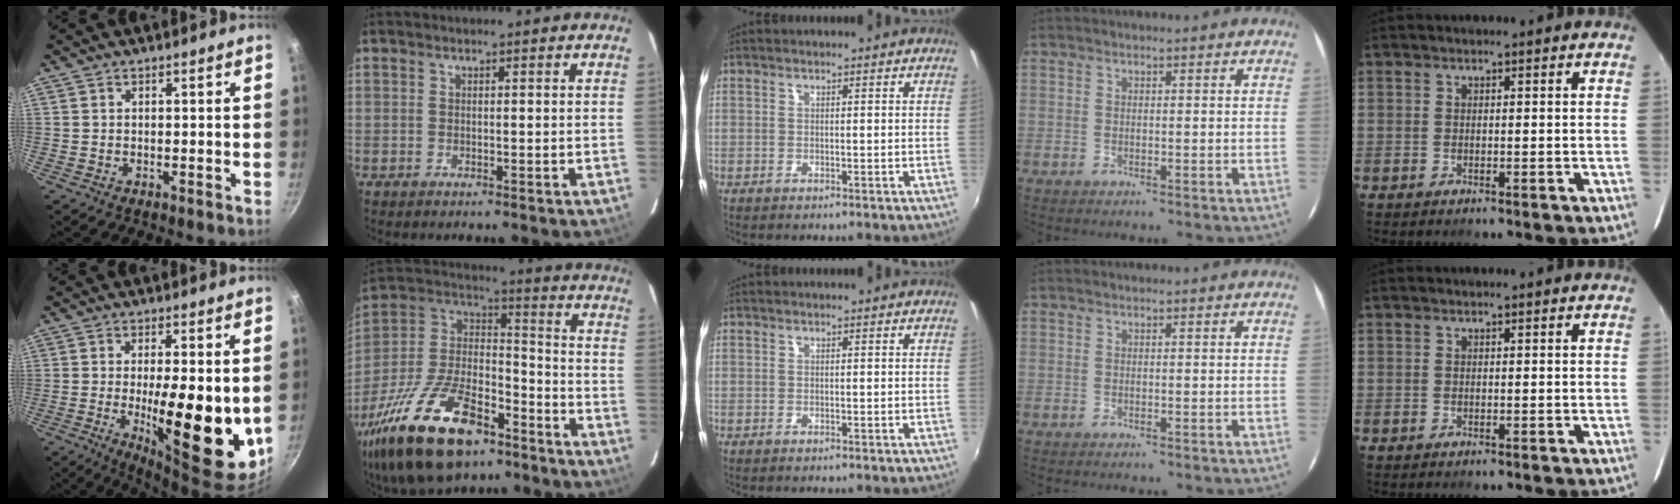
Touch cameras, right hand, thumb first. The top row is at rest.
{"thumb": {"total": 16.6, "force": [-1.5, 5.2, 15.6], "torque": [-0.220, -0.011, -0.015]}, "index": {"total": 28.5, "force": [-17.7, 12.9, 18.3], "torque": [-0.375, -0.018, -0.295]}}